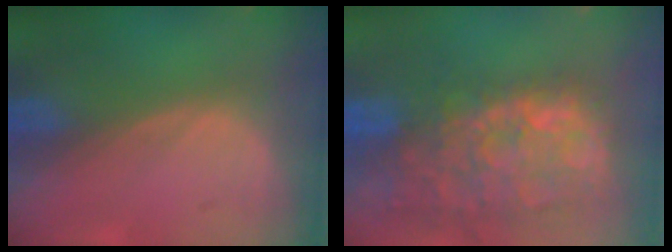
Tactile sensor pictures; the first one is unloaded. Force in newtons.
{"total": 14.9, "press": 12.1, "slide": 8.8}